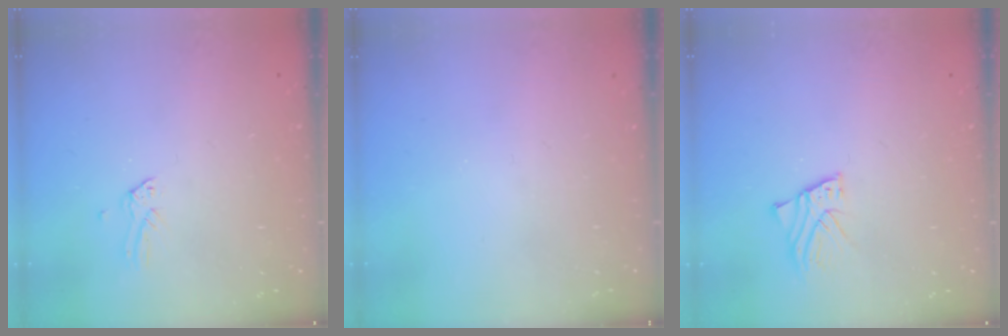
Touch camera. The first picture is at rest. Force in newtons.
{"total": 0.0}
{"total": 2.9, "press": 2.9, "slide": 0.1}